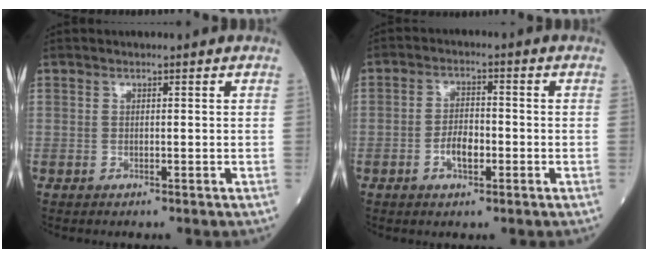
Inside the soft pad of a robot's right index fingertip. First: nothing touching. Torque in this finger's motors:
{"motor_torque": [-0.07, -0.07, -0.01, 0.01]}